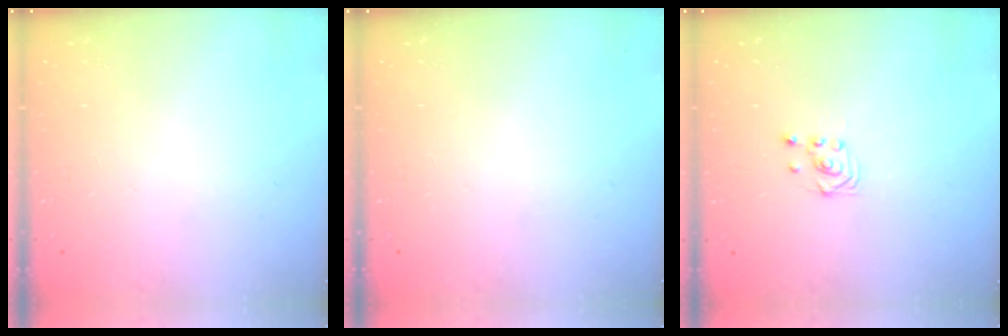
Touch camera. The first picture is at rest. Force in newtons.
{"total": 0.0}
{"total": 2.9, "press": 2.6, "slide": 1.4}